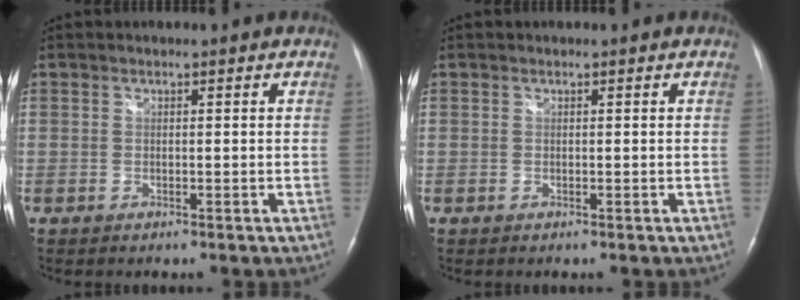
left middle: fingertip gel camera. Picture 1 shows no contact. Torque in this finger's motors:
{"motor_torque": [0.13, -0.04, -0.10, 0.00]}